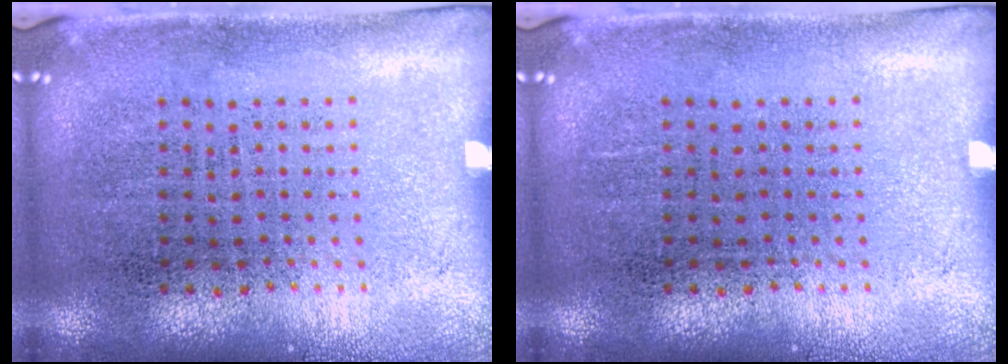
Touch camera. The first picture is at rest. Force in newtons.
{"total": 0.0}